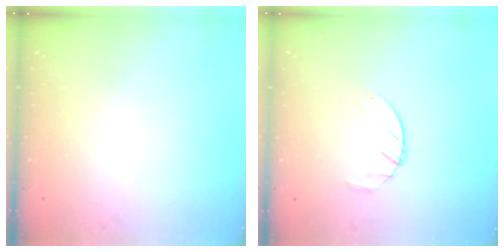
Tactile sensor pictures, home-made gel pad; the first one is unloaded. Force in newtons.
{"total": 1.9, "press": 1.9, "slide": 0.3}